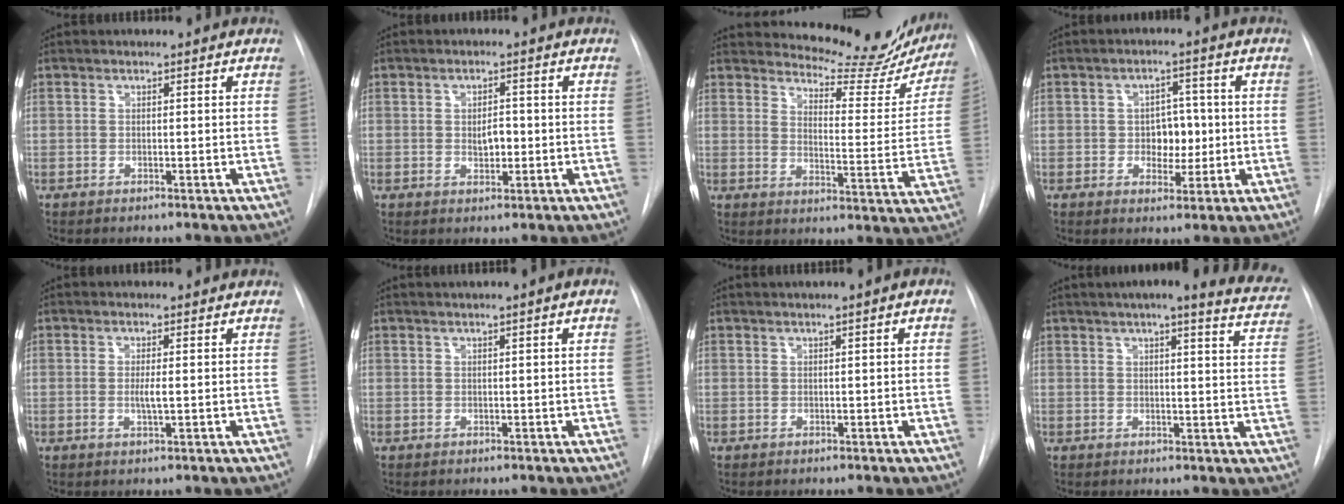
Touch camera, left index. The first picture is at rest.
{"total": 2.7, "force": [-0.1, 1.5, 2.3], "torque": [-0.035, 0.001, 0.001]}
{"total": 18.3, "force": [17.2, 4.4, 4.4], "torque": [-0.043, -0.072, 0.194]}
{"total": 5.2, "force": [-0.1, 3.6, 3.7], "torque": [-0.046, 0.010, 0.004]}
{"total": 1.9, "force": [0.0, 0.1, 1.9], "torque": [-0.040, -0.003, 0.000]}
{"total": 2.3, "force": [0.9, 0.0, 2.1], "torque": [-0.037, 0.009, 0.015]}
{"total": 1.9, "force": [0.7, 0.0, 1.7], "torque": [-0.030, 0.007, 0.011]}
{"total": 17.8, "force": [15.7, 2.2, 8.1], "torque": [-0.101, -0.027, 0.169]}